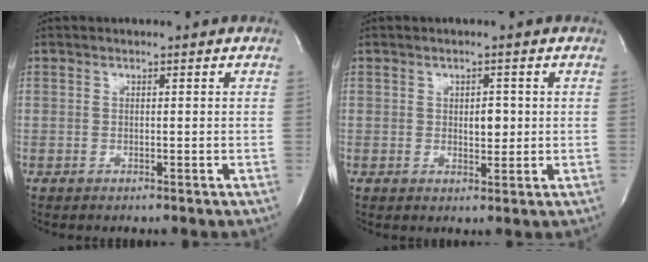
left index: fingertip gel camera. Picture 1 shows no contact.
{"total": 2.4, "force": [0.3, 1.3, 2.0], "torque": [-0.029, -0.001, 0.007]}